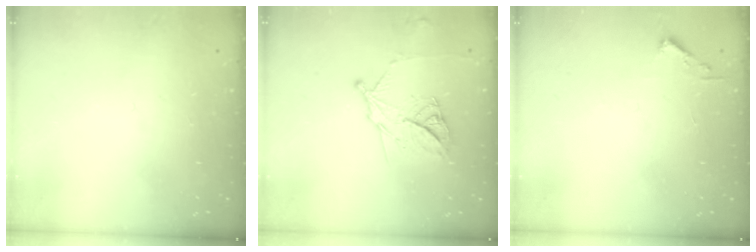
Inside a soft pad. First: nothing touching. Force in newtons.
{"total": 12.7, "press": 12.7, "slide": 0.7}
{"total": 2.4, "press": 2.4, "slide": 0.3}